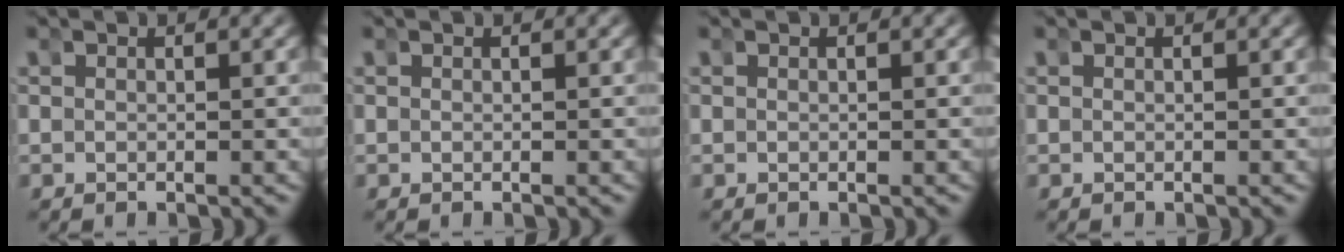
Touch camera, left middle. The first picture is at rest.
{"total": 0.0}
{"total": 0.0}
{"total": 0.0}